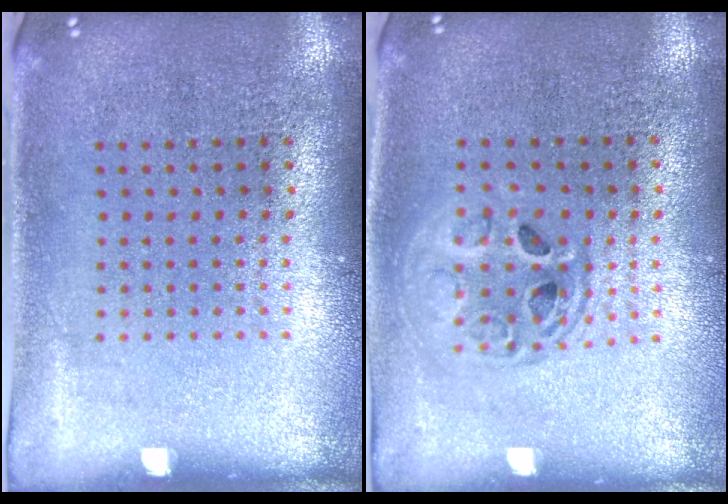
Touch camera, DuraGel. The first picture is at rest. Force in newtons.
{"total": 1.6, "press": 1.4, "slide": 0.7}